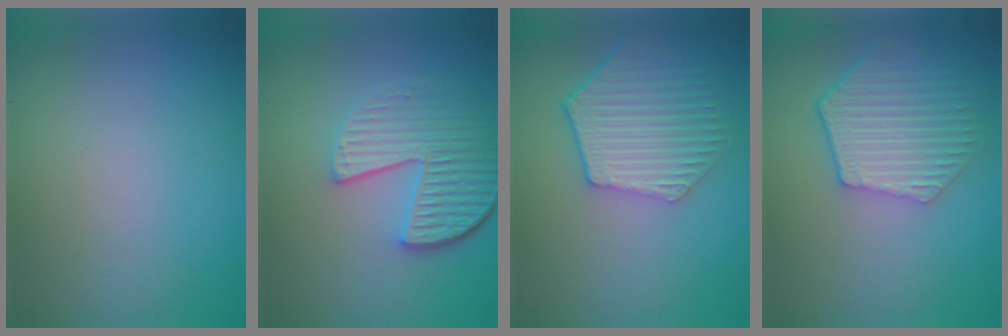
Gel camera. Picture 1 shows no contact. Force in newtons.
{"total": 5.6, "press": 4.1, "slide": 3.7}
{"total": 5.7, "press": 4.6, "slide": 3.4}
{"total": 5.9, "press": 4.8, "slide": 3.5}